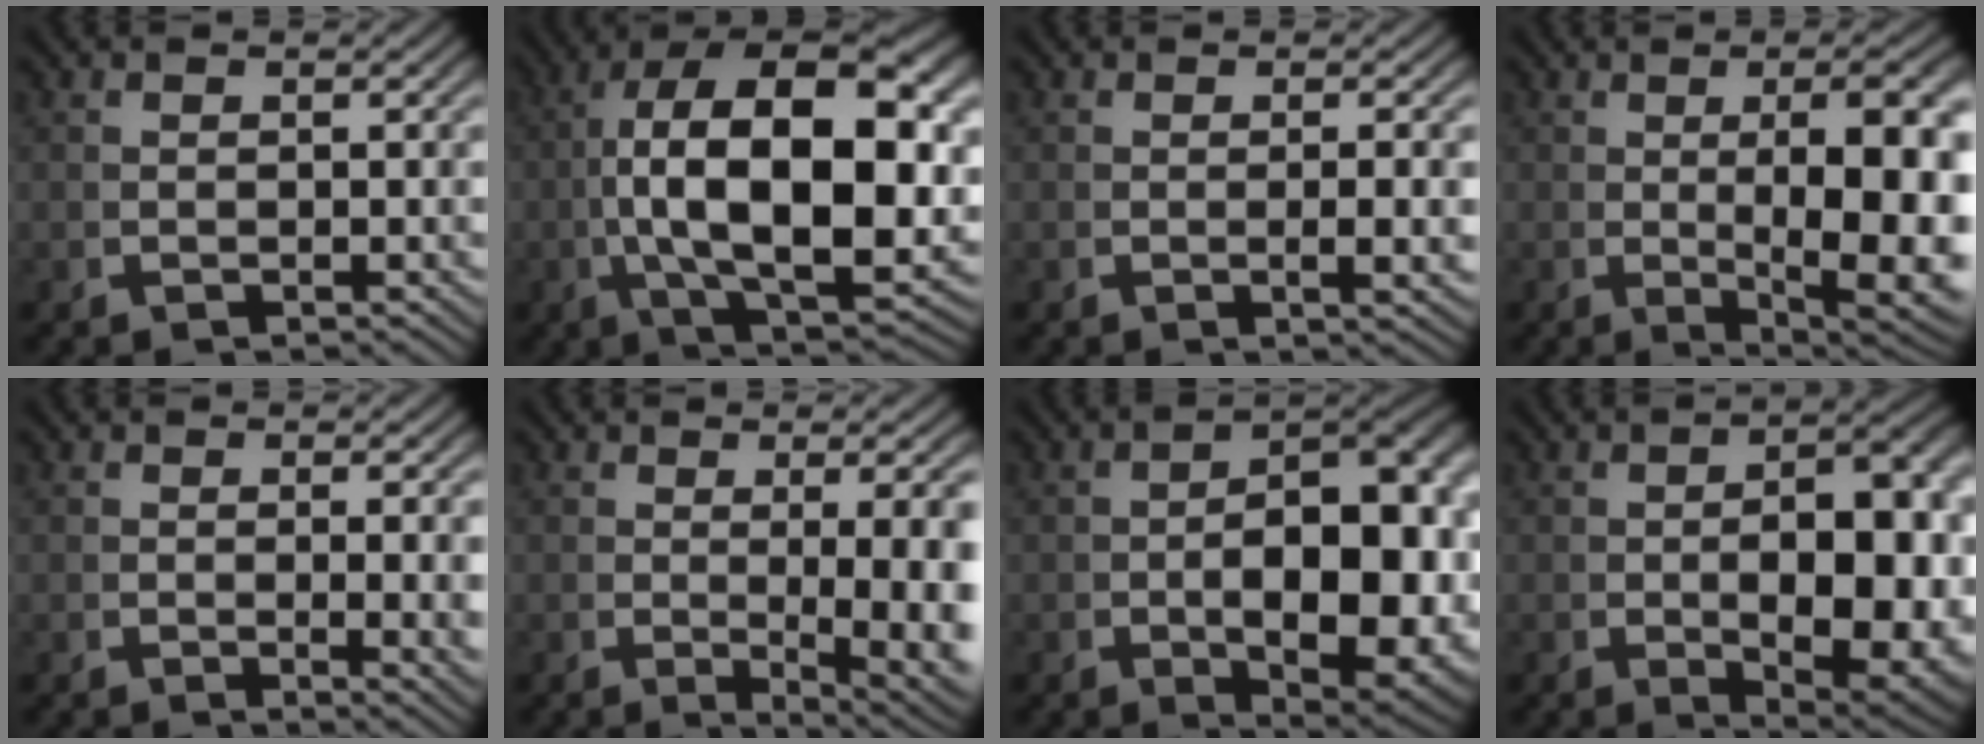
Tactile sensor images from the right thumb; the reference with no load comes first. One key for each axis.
{"total": 17.2, "fx": 0.0, "fy": 8.7, "fz": 14.9, "tx": -0.268, "ty": -0.063, "tz": 0.033}
{"total": 2.0, "fx": 0.0, "fy": 0.2, "fz": 2.0, "tx": -0.032, "ty": 0.002, "tz": 0.001}
{"total": 10.3, "fx": -0.9, "fy": 4.4, "fz": 9.3, "tx": -0.131, "ty": -0.023, "tz": 0.006}
{"total": 2.4, "fx": 0.3, "fy": 0.5, "fz": 2.3, "tx": -0.033, "ty": -0.008, "tz": 0.008}
{"total": 6.0, "fx": -0.7, "fy": 2.2, "fz": 5.5, "tx": -0.080, "ty": -0.016, "tz": -0.001}
{"total": 14.0, "fx": -1.4, "fy": 7.3, "fz": 11.8, "tx": -0.181, "ty": -0.043, "tz": 0.005}
{"total": 11.2, "fx": -1.5, "fy": 5.3, "fz": 9.7, "tx": -0.150, "ty": -0.032, "tz": -0.002}